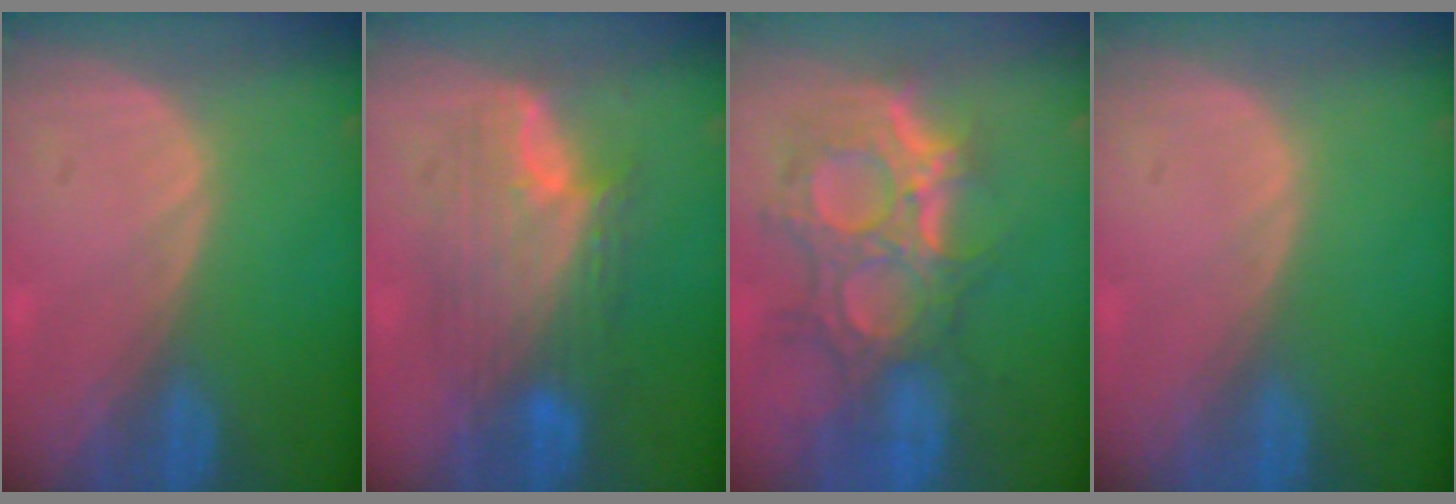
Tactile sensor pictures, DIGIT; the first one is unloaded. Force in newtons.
{"total": 8.7, "press": 8.7, "slide": 0.3}
{"total": 12.1, "press": 10.8, "slide": 5.4}
{"total": 0.0}